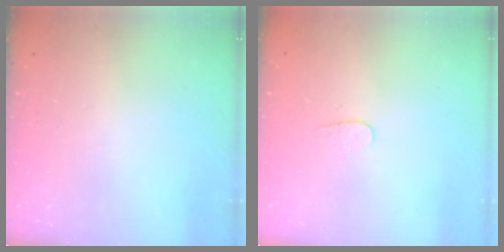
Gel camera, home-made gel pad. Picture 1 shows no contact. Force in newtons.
{"total": 3.5, "press": 3.4, "slide": 0.4}